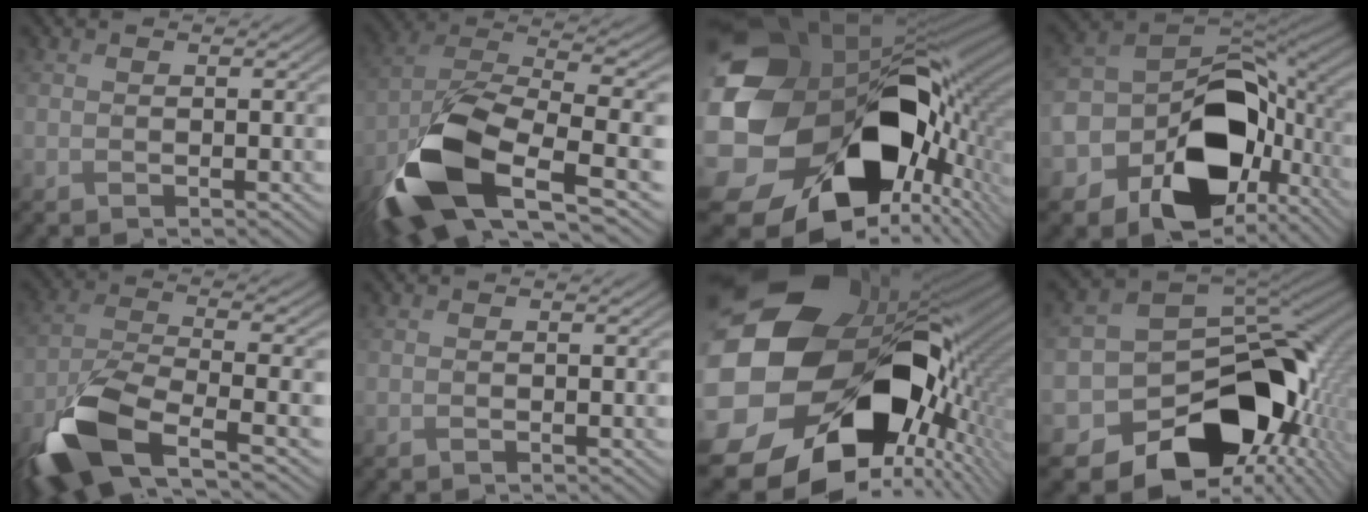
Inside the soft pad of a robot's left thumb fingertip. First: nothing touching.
{"total": 15.5, "force": [-6.5, 6.6, 12.4], "torque": [-0.275, -0.038, -0.117]}
{"total": 22.6, "force": [-2.5, 17.6, 13.9], "torque": [-0.337, -0.078, -0.011]}
{"total": 17.6, "force": [-6.2, 12.4, 10.8], "torque": [-0.216, -0.043, -0.102]}
{"total": 11.5, "force": [-6.2, 4.1, 8.8], "torque": [-0.187, -0.030, -0.131]}
{"total": 0.0}
{"total": 24.2, "force": [0.7, 19.6, 14.1], "torque": [-0.317, -0.044, 0.019]}
{"total": 15.3, "force": [-6.9, 11.2, 7.8], "torque": [-0.135, -0.044, -0.107]}